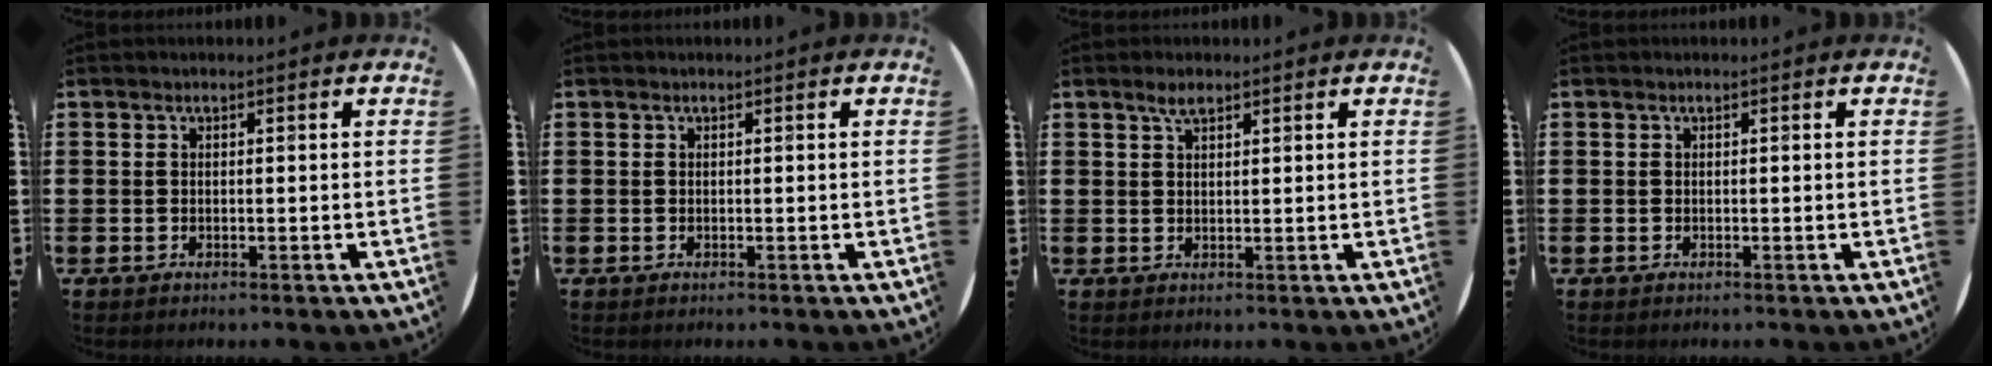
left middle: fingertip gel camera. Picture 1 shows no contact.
{"total": 0.0}
{"total": 2.0, "force": [1.5, 0.6, 1.2], "torque": [-0.019, 0.001, 0.024]}
{"total": 0.0}